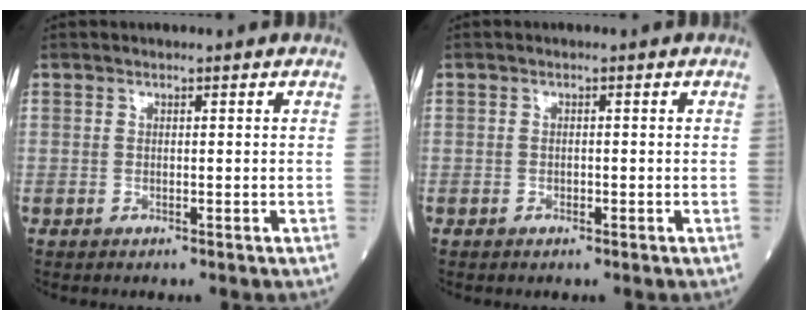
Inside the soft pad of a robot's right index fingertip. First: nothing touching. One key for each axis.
{"total": 0.7, "fx": -0.4, "fy": 0.4, "fz": 0.5, "tx": -0.010, "ty": 0.000, "tz": -0.005}